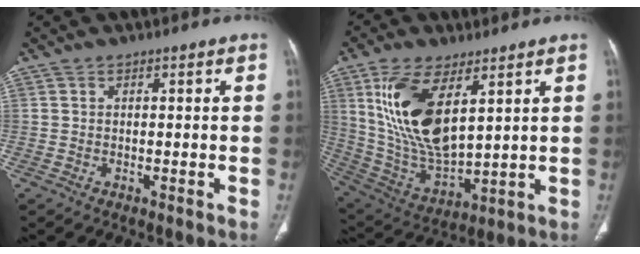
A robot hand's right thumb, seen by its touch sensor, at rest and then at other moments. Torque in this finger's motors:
{"motor_torque": [1.41, 3.33, 1.84, 0.57, 0.64]}